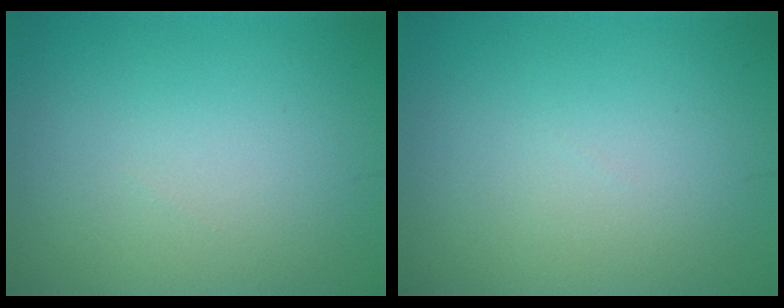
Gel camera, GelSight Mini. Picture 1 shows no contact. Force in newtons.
{"total": 0.0}